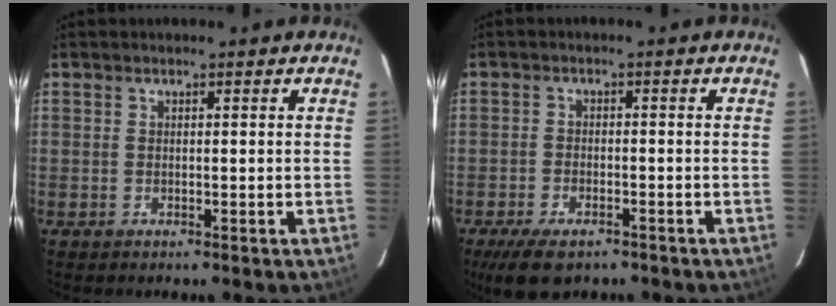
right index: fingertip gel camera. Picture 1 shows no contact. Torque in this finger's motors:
{"motor_torque": [0.59, -0.47, 0.13, 0.03]}